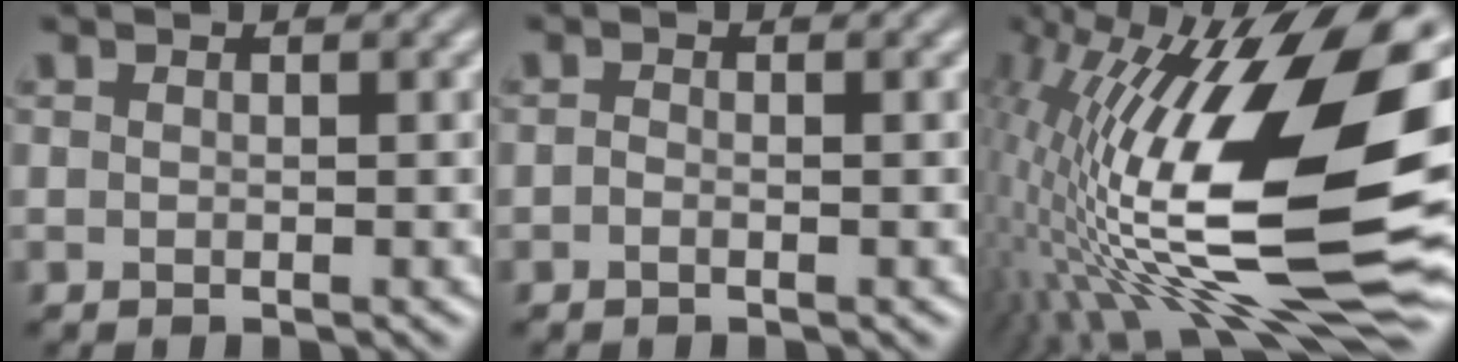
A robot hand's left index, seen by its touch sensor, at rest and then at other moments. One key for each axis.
{"total": 0.6, "fx": -0.3, "fy": 0.2, "fz": 0.4, "tx": -0.012, "ty": -0.005, "tz": -0.010}
{"total": 19.3, "fx": 1.8, "fy": 6.8, "fz": 17.9, "tx": -0.323, "ty": 0.009, "tz": 0.019}